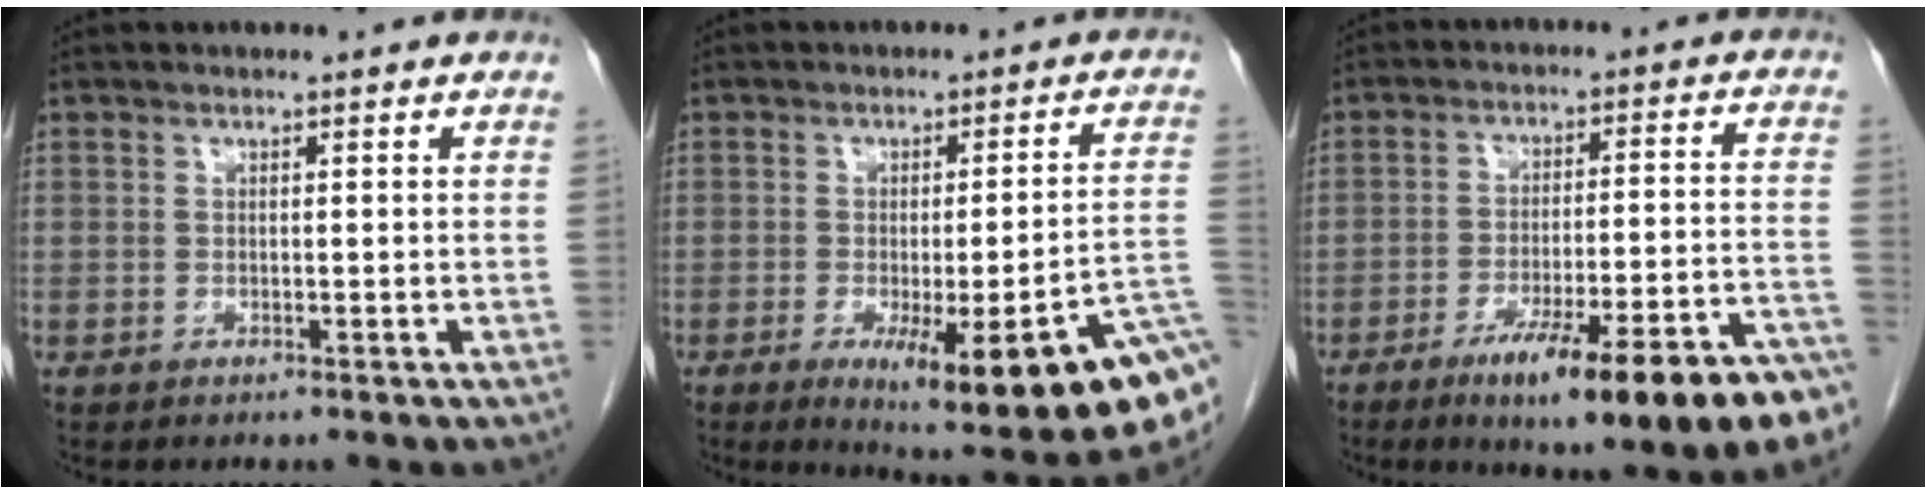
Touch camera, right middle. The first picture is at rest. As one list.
[{"total": 20.0, "force": [-8.8, 2.3, 17.8], "torque": [-0.156, -0.017, -0.114]}, {"total": 20.0, "force": [-13.2, 1.3, 15.0], "torque": [-0.148, 0.007, -0.196]}]